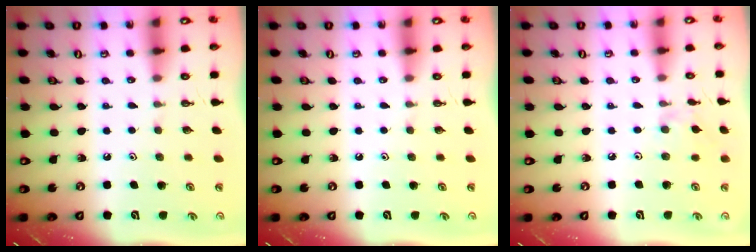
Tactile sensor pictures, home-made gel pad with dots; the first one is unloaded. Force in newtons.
{"total": 0.0}
{"total": 3.1, "press": 3.0, "slide": 0.6}